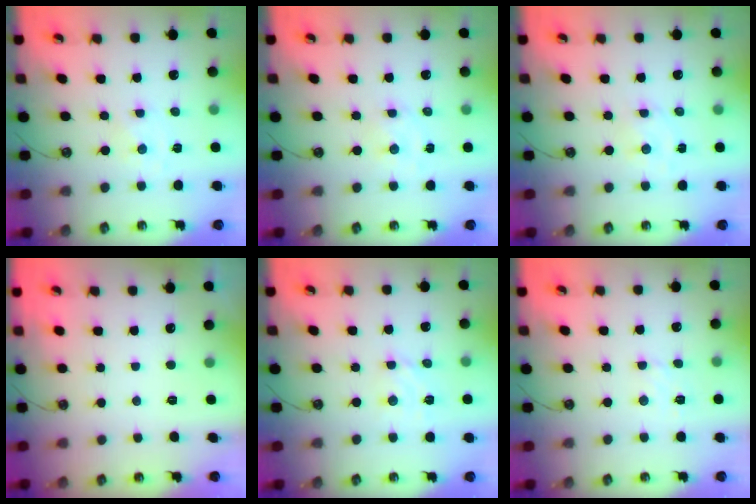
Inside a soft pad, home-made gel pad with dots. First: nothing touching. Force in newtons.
{"total": 1.8, "press": 1.7, "slide": 0.4}
{"total": 2.3, "press": 2.3, "slide": 0.3}
{"total": 0.0}
{"total": 3.5, "press": 3.5, "slide": 0.7}
{"total": 3.6, "press": 3.5, "slide": 0.6}